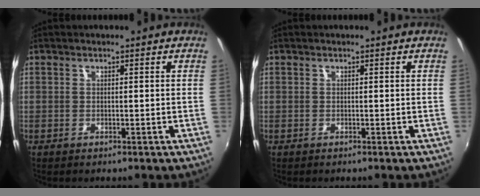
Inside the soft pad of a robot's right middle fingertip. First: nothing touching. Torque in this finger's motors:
{"motor_torque": [-0.01, -0.02, 0.00, 0.01]}